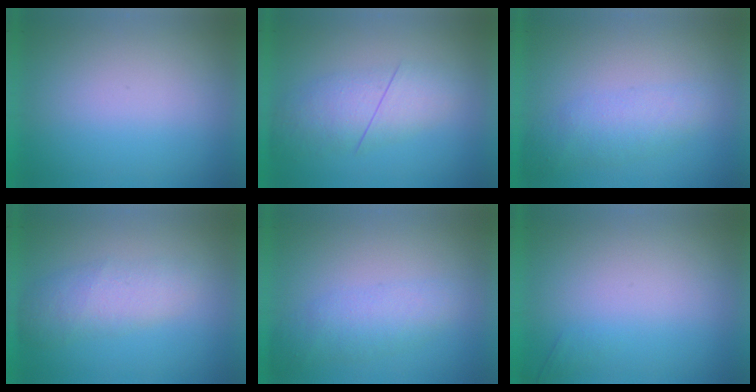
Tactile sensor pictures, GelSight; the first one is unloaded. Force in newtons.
{"total": 2.7}
{"total": 2.1}
{"total": 2.3}
{"total": 2.1}
{"total": 1.1}